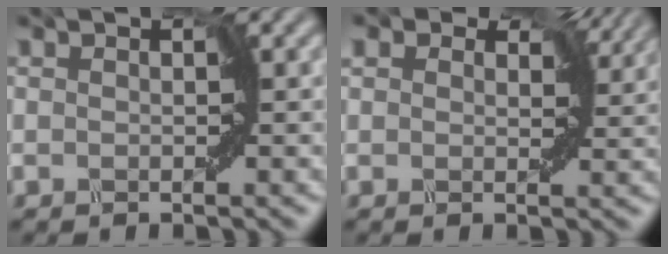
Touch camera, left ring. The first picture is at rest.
{"total": 5.9, "force": [3.0, 3.5, 3.7], "torque": [-0.072, 0.019, 0.042]}